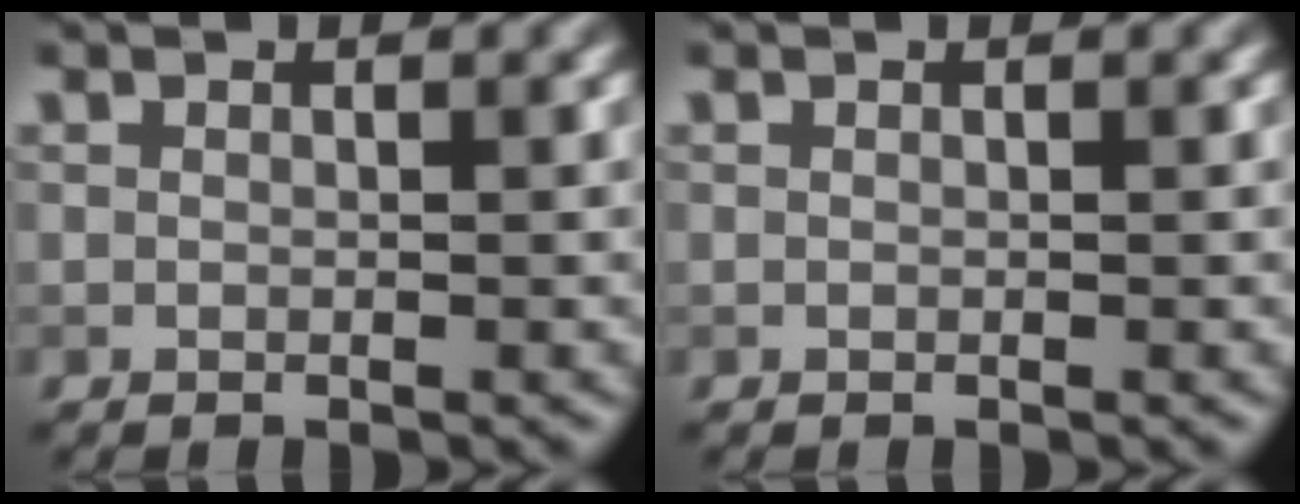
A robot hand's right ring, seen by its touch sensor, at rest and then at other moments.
{"total": 0.0}